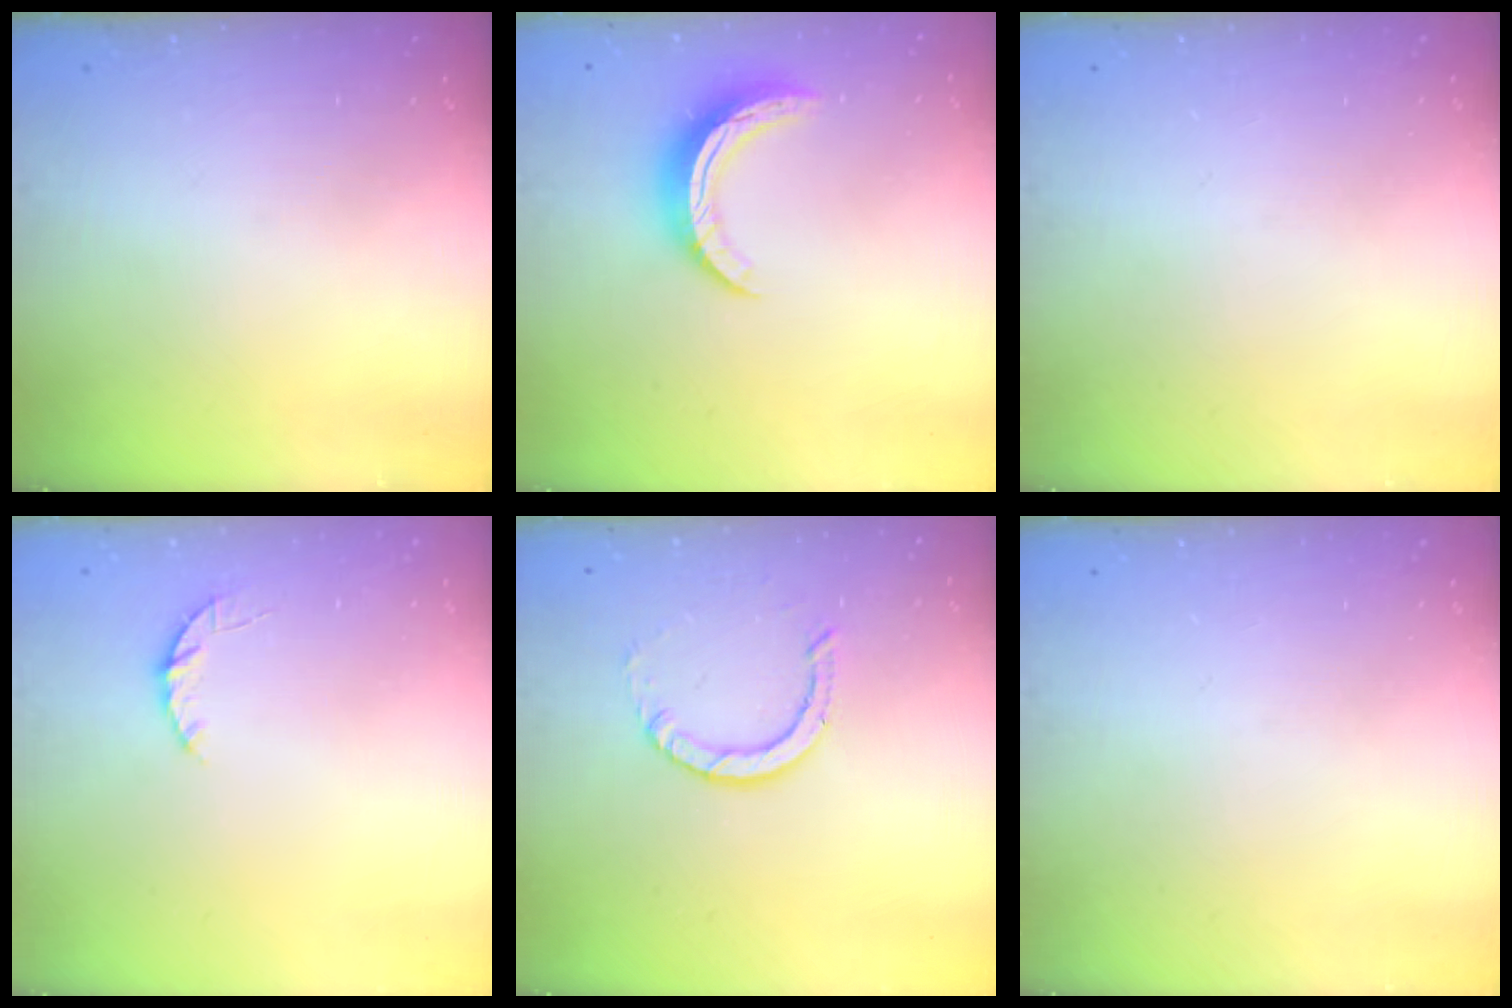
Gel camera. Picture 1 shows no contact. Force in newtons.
{"total": 10.1, "press": 10.1, "slide": 0.5}
{"total": 0.0}
{"total": 3.1, "press": 3.1, "slide": 0.3}
{"total": 2.9, "press": 2.9, "slide": 0.2}
{"total": 0.0}